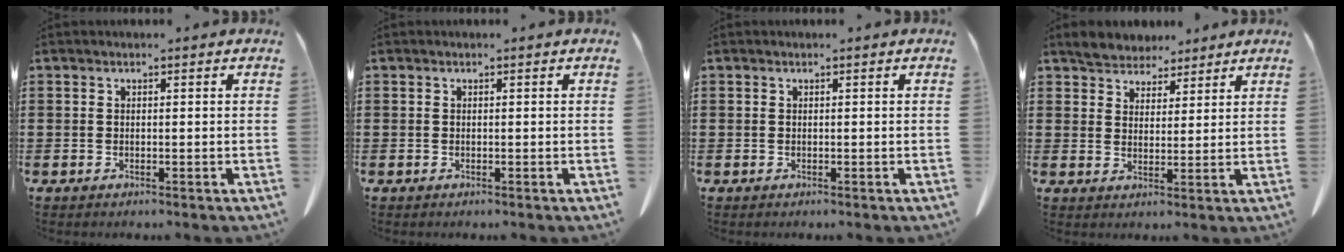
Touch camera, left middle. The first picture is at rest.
{"total": 0.0}
{"total": 0.0}
{"total": 4.0, "force": [3.7, 1.6, -0.3], "torque": [-0.013, -0.008, 0.070]}